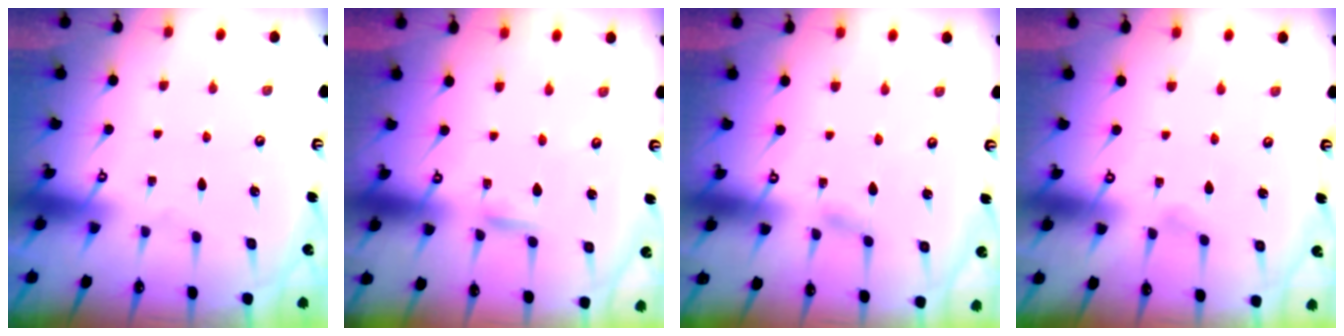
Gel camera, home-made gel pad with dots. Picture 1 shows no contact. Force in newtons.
{"total": 2.4, "press": 2.4, "slide": 0.0}
{"total": 2.4, "press": 2.4, "slide": 0.3}
{"total": 1.7, "press": 1.7, "slide": 0.2}